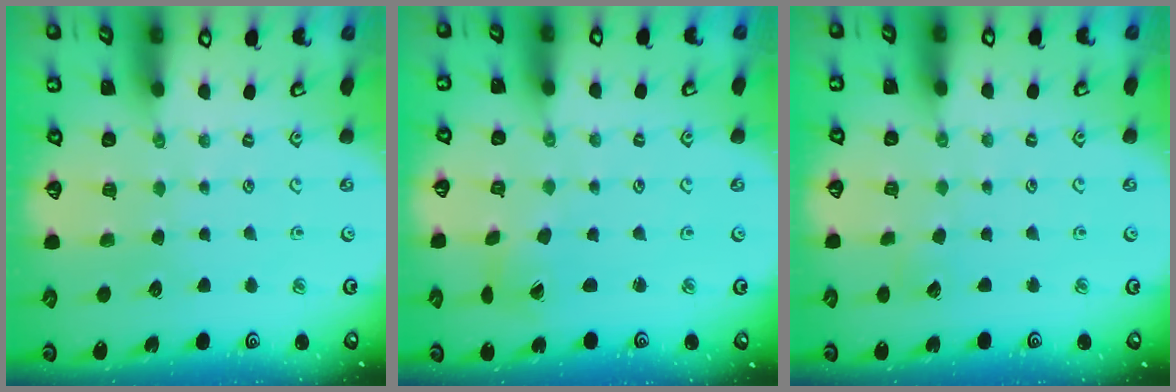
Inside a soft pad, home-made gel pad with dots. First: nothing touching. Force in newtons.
{"total": 2.0, "press": 2.0, "slide": 0.2}
{"total": 2.2, "press": 2.2, "slide": 0.2}